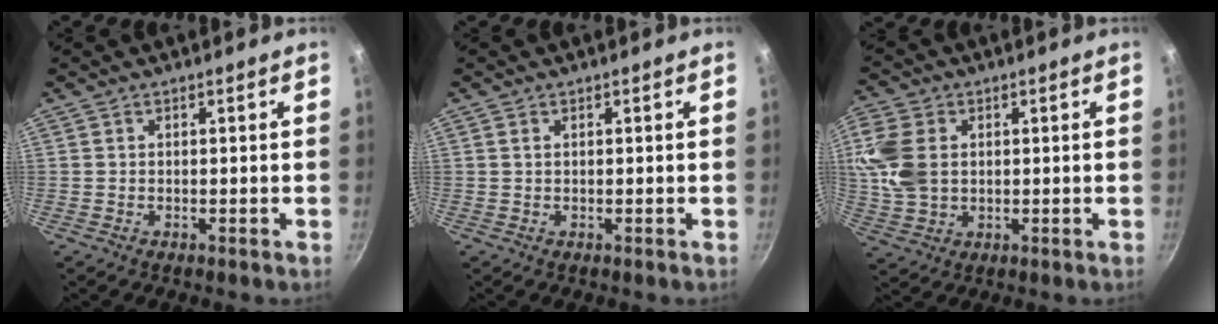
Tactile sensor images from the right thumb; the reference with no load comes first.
{"total": 0.6, "force": [0.2, 0.3, 0.4], "torque": [-0.008, 0.000, 0.004]}
{"total": 9.9, "force": [1.6, 7.2, 6.6], "torque": [-0.127, 0.001, 0.033]}